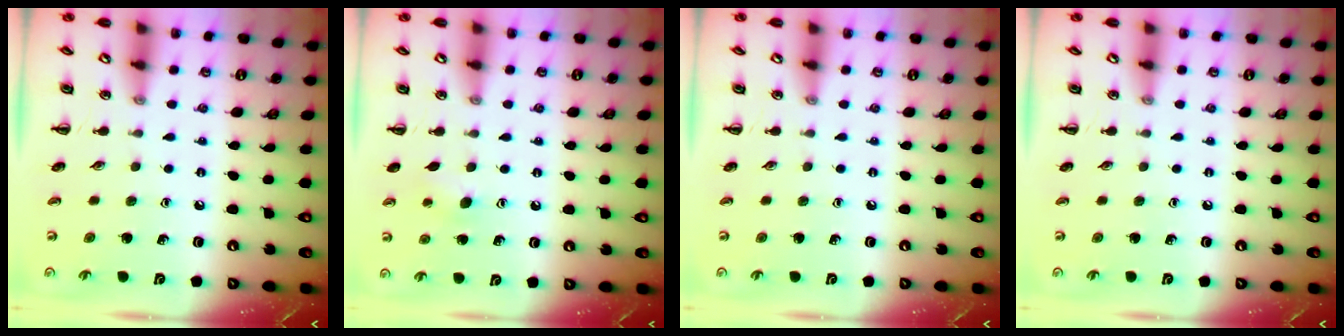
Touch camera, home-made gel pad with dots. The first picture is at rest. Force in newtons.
{"total": 6.0, "press": 5.8, "slide": 1.6}
{"total": 0.0}
{"total": 0.0}